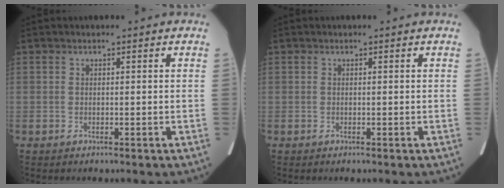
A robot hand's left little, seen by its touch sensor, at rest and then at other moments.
{"total": 0.0}